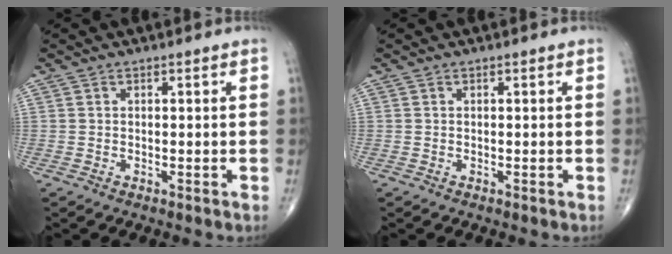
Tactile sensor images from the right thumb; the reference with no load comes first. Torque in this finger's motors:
{"motor_torque": [-0.01, 0.01, 0.00, 0.00, 0.00]}